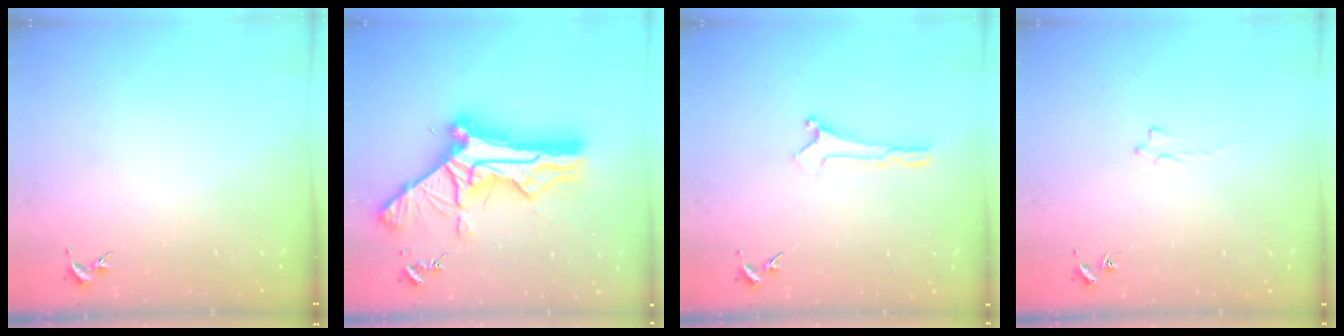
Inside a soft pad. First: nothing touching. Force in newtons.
{"total": 14.5, "press": 14.5, "slide": 1.5}
{"total": 0.0}
{"total": 0.8, "press": 0.7, "slide": 0.2}